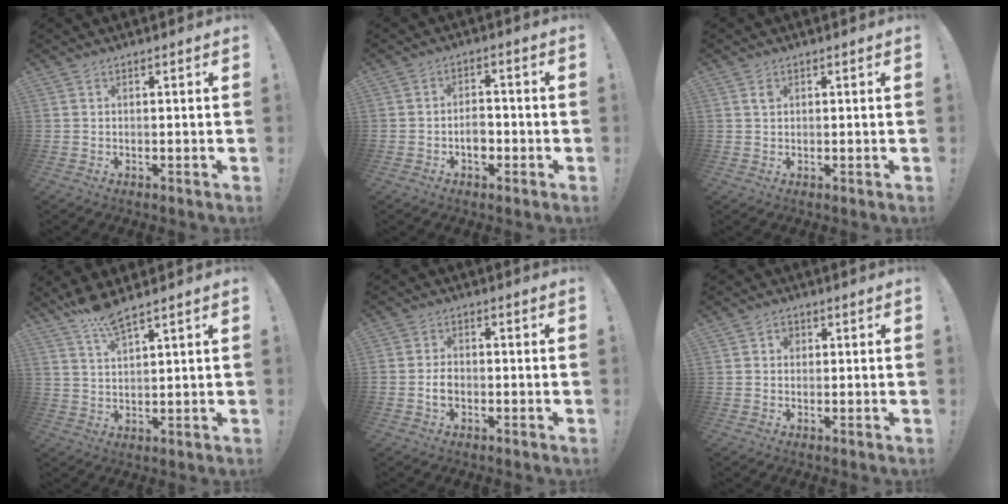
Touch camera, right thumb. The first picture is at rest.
{"total": 5.4, "force": [-2.0, 3.6, 3.5], "torque": [-0.039, 0.005, -0.036]}
{"total": 1.4, "force": [0.7, 1.1, 0.6], "torque": [-0.003, -0.002, 0.011]}
{"total": 6.8, "force": [5.6, 0.4, 3.9], "torque": [-0.085, -0.026, 0.100]}
{"total": 3.5, "force": [-1.4, 2.2, 2.4], "torque": [-0.042, 0.006, -0.025]}
{"total": 2.2, "force": [0.3, 1.9, 1.0], "torque": [-0.009, -0.001, 0.003]}